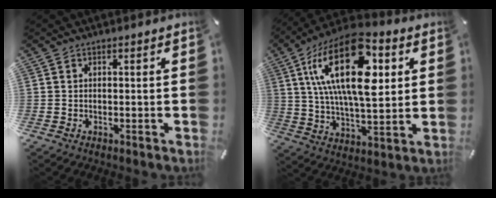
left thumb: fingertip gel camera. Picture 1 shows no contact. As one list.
[{"total": 24.1, "force": [7.6, 11.8, 19.6], "torque": [-0.374, -0.009, 0.114]}]